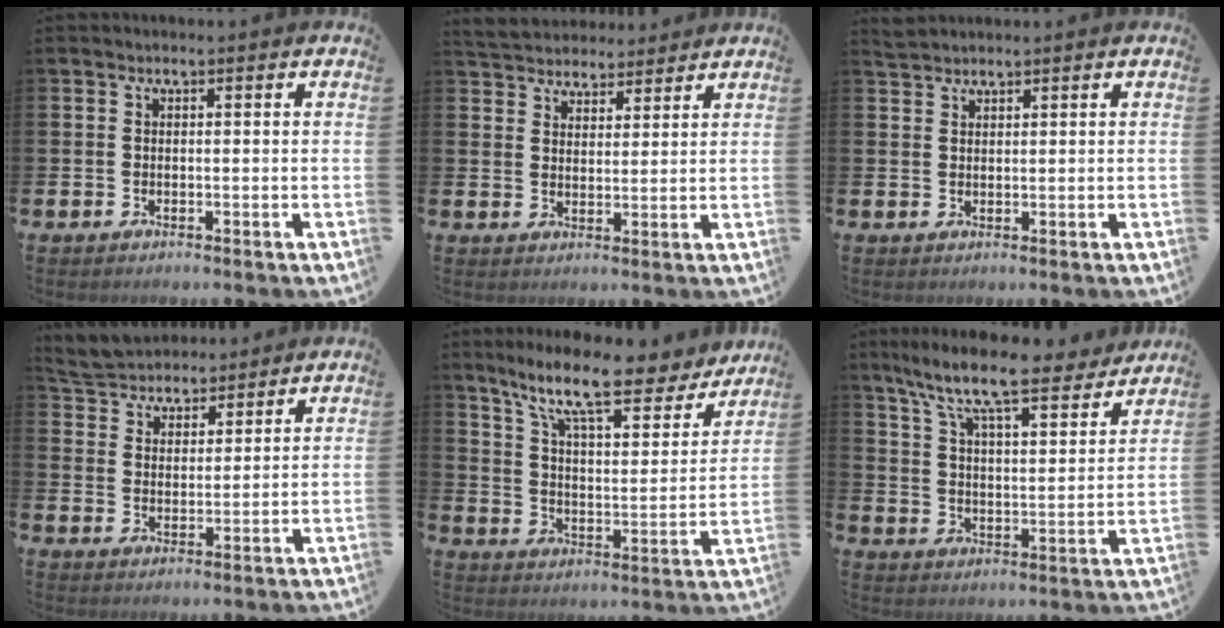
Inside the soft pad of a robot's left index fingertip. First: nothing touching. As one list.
[{"total": 4.6, "force": [4.4, 1.3, -0.4], "torque": [-0.017, -0.020, 0.081]}, {"total": 1.8, "force": [1.8, 0.4, 0.0], "torque": [0.008, -0.002, 0.032]}, {"total": 5.4, "force": [5.2, 1.3, -0.3], "torque": [-0.024, -0.026, 0.095]}, {"total": 11.9, "force": [9.6, 2.6, 6.6], "torque": [-0.142, -0.059, 0.158]}, {"total": 10.3, "force": [9.0, 1.6, 4.7], "torque": [-0.116, -0.066, 0.149]}]